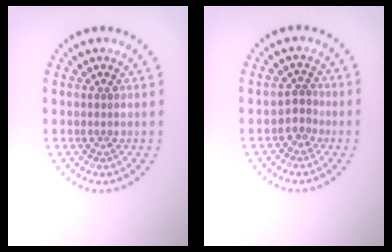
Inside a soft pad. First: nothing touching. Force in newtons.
{"total": 1.7, "press": 1.3, "slide": 1.1}